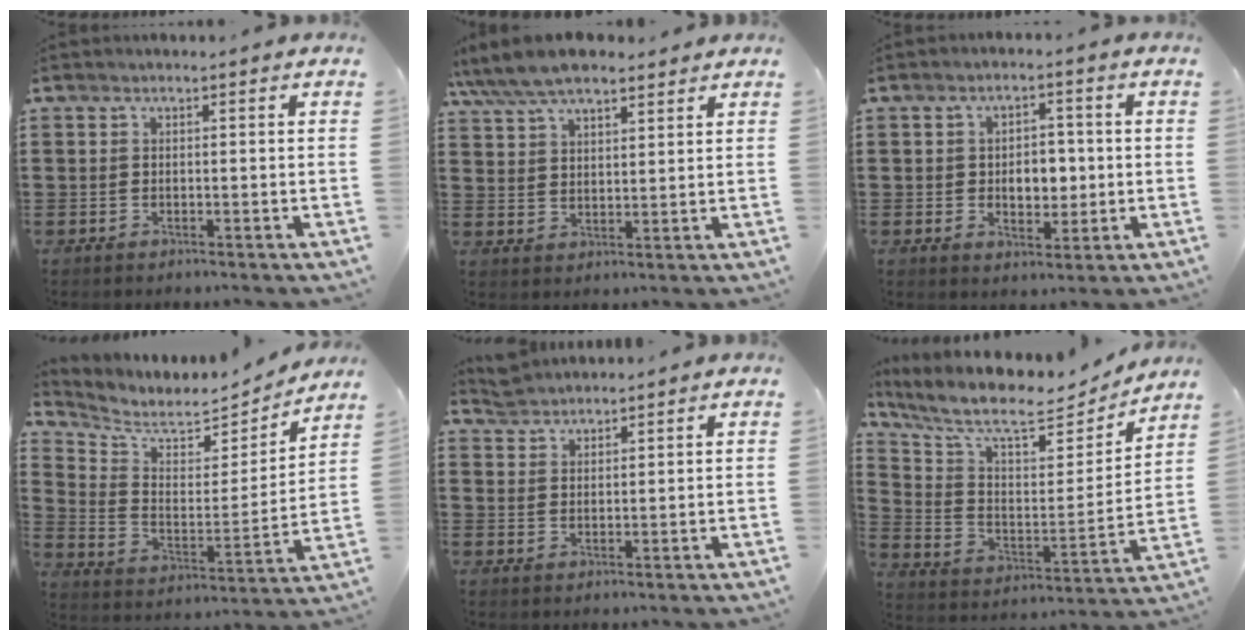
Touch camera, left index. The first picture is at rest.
{"total": 7.4, "force": [6.4, 2.3, 3.0], "torque": [-0.079, -0.008, 0.119]}
{"total": 4.9, "force": [-0.1, 3.2, 3.7], "torque": [-0.062, 0.005, -0.011]}
{"total": 6.1, "force": [5.7, 1.7, 1.3], "torque": [-0.061, -0.049, 0.096]}
{"total": 2.7, "force": [2.7, 0.4, -0.1], "torque": [-0.005, -0.001, 0.054]}
{"total": 10.1, "force": [8.2, 2.5, 5.4], "torque": [-0.141, -0.046, 0.140]}